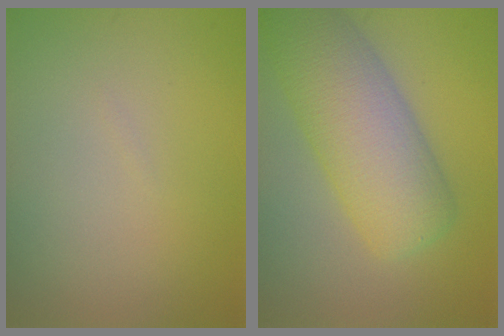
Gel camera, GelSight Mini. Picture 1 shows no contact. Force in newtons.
{"total": 8.8, "press": 8.8, "slide": 0.4}